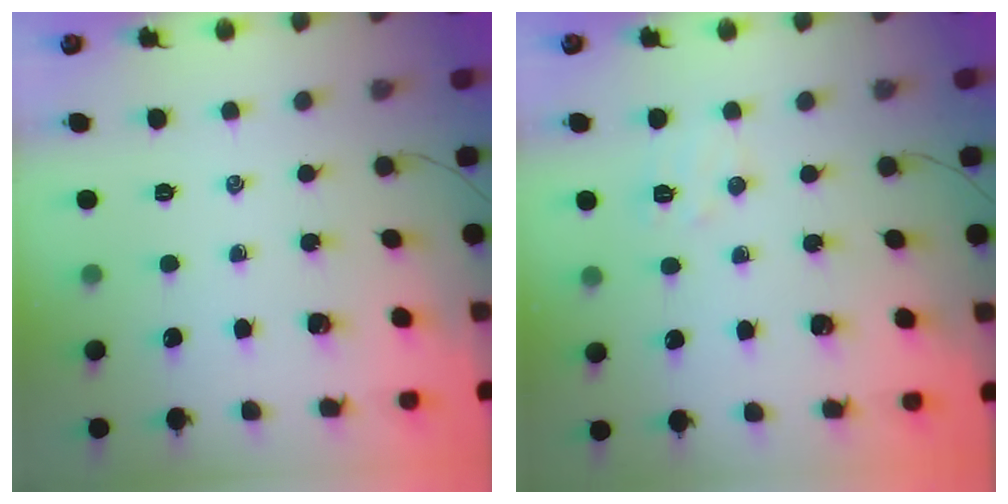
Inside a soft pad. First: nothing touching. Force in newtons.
{"total": 4.8, "press": 4.7, "slide": 1.0}